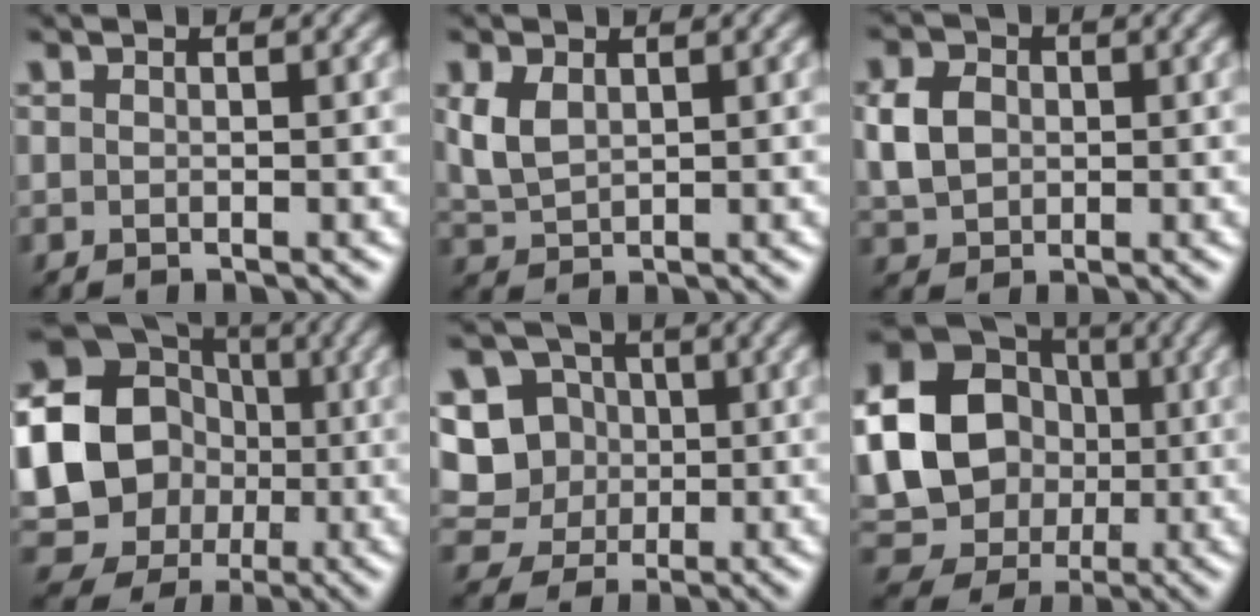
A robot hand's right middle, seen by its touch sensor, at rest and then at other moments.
{"total": 2.9, "force": [0.9, 1.8, 2.0], "torque": [-0.053, 0.002, 0.025]}
{"total": 3.9, "force": [0.3, 3.2, 2.3], "torque": [-0.059, 0.004, 0.001]}
{"total": 23.0, "force": [-0.8, 21.8, 7.3], "torque": [-0.200, 0.011, -0.063]}
{"total": 10.2, "force": [2.0, 9.4, 3.5], "torque": [-0.106, 0.037, 0.030]}
{"total": 20.3, "force": [1.0, 18.4, 8.4], "torque": [-0.220, 0.022, -0.028]}